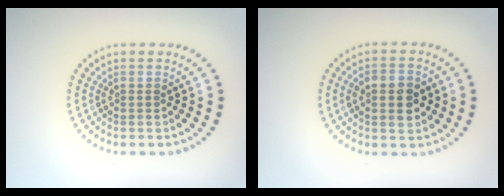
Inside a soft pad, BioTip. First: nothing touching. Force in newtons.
{"total": 3.9, "press": 3.8, "slide": 0.3}